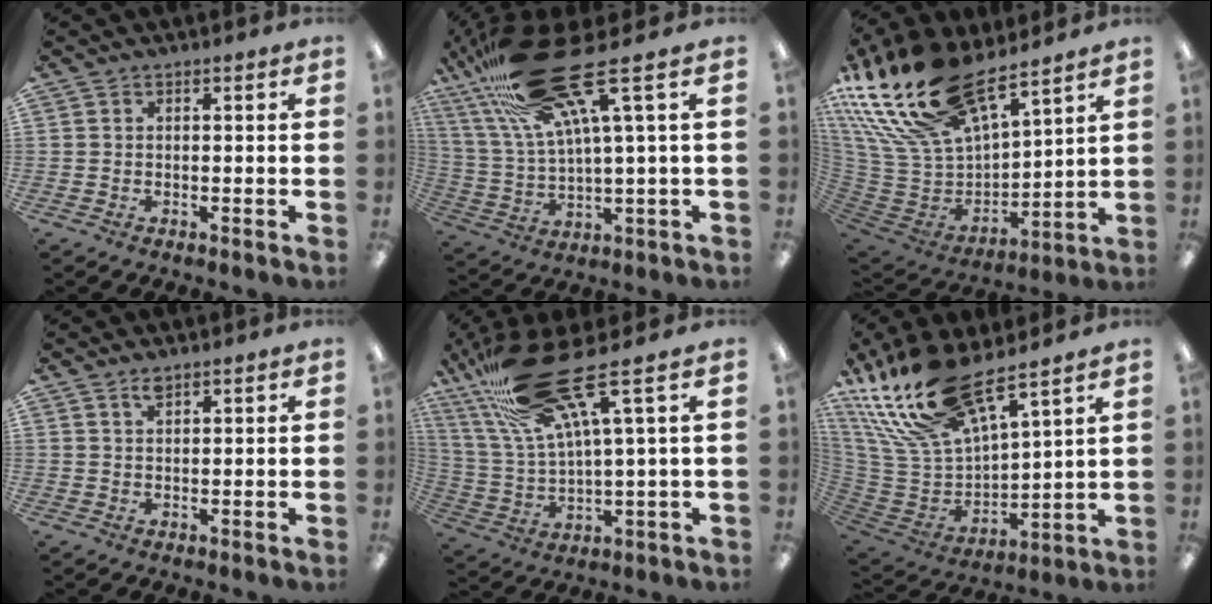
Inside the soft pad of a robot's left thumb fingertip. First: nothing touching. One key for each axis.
{"total": 23.0, "fx": 13.1, "fy": 5.9, "fz": 18.0, "tx": -0.363, "ty": -0.055, "tz": 0.213}
{"total": 25.0, "fx": 18.4, "fy": 10.4, "fz": 13.3, "tx": -0.283, "ty": -0.111, "tz": 0.332}
{"total": 2.0, "fx": 1.6, "fy": 0.6, "fz": 1.0, "tx": -0.024, "ty": 0.000, "tz": 0.030}
{"total": 21.5, "fx": 12.9, "fy": 5.3, "fz": 16.4, "tx": -0.350, "ty": -0.056, "tz": 0.213}
{"total": 22.4, "fx": 17.3, "fy": 6.8, "fz": 12.5, "tx": -0.270, "ty": -0.098, "tz": 0.308}